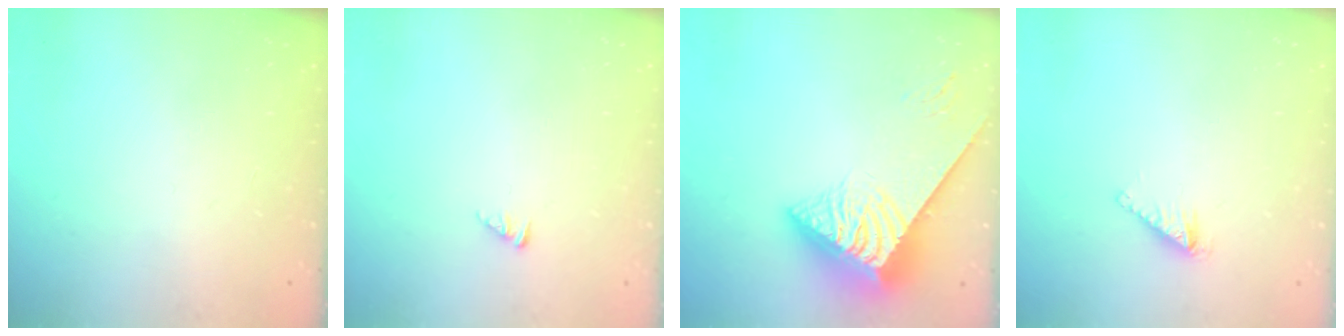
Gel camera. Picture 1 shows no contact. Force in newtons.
{"total": 0.7, "press": 0.7, "slide": 0.1}
{"total": 8.6, "press": 8.5, "slide": 1.1}
{"total": 2.1, "press": 2.1, "slide": 0.1}